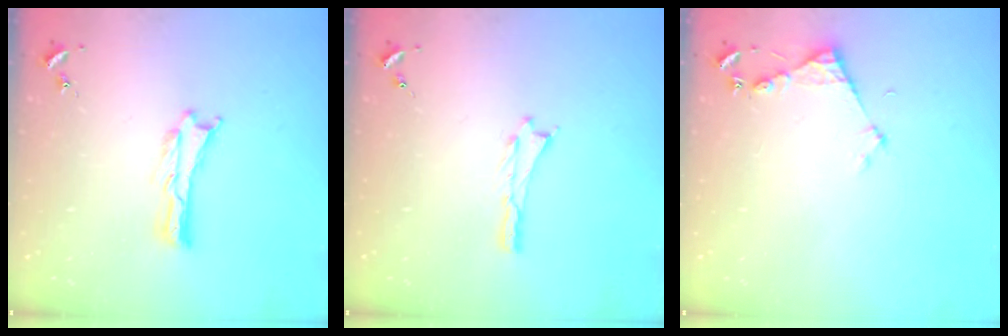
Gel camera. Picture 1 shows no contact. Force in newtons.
{"total": 0.0}
{"total": 3.3, "press": 3.3, "slide": 0.3}